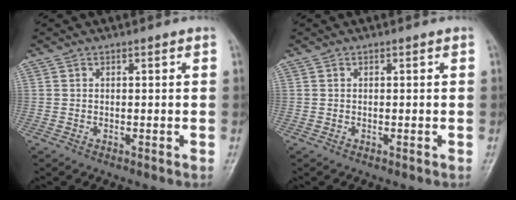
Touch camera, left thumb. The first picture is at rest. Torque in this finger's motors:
{"motor_torque": [0.01, 0.01, 0.01, -0.01, 0.00]}